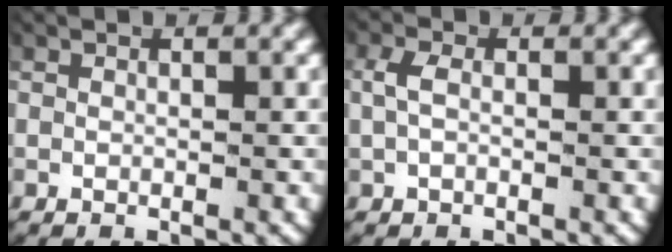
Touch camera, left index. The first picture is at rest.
{"total": 1.5, "force": [0.1, 0.8, 1.3], "torque": [-0.044, -0.002, 0.005]}